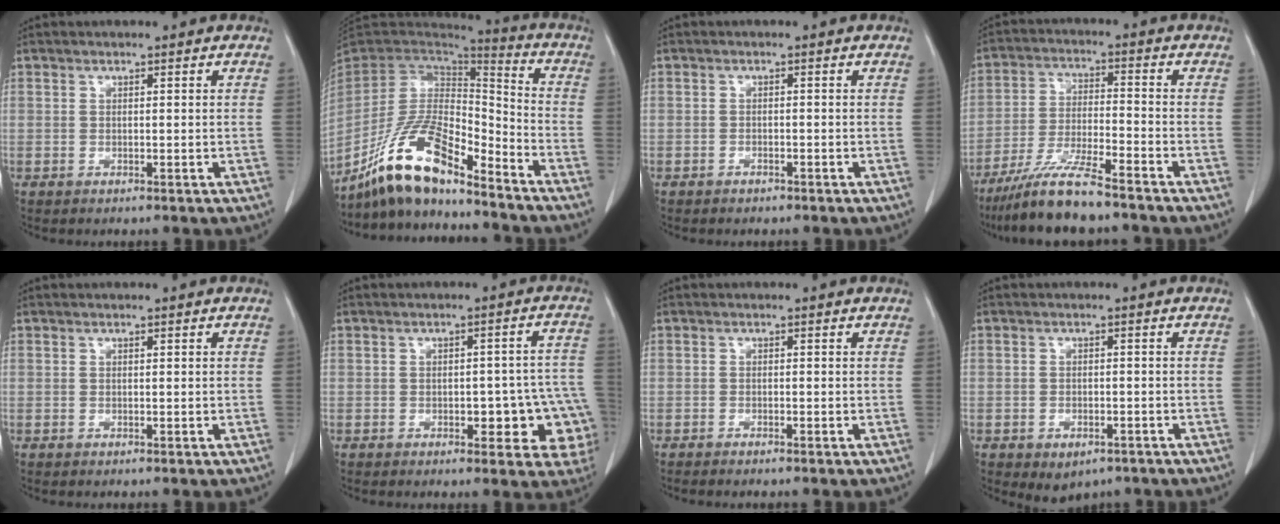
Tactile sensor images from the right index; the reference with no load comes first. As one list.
[{"total": 15.1, "force": [-11.6, 4.0, 8.7], "torque": [-0.165, 0.014, -0.214]}, {"total": 0.8, "force": [-0.7, 0.4, 0.2], "torque": [-0.006, 0.001, -0.010]}, {"total": 9.9, "force": [-8.1, 0.2, 5.7], "torque": [-0.113, -0.027, -0.150]}, {"total": 0.0}, {"total": 9.6, "force": [-2.5, 4.4, 8.2], "torque": [-0.069, 0.024, -0.025]}, {"total": 1.3, "force": [-1.1, -0.1, 0.7], "torque": [-0.010, 0.000, -0.014]}, {"total": 4.1, "force": [-2.5, 2.5, 2.0], "torque": [-0.021, 0.000, -0.025]}]